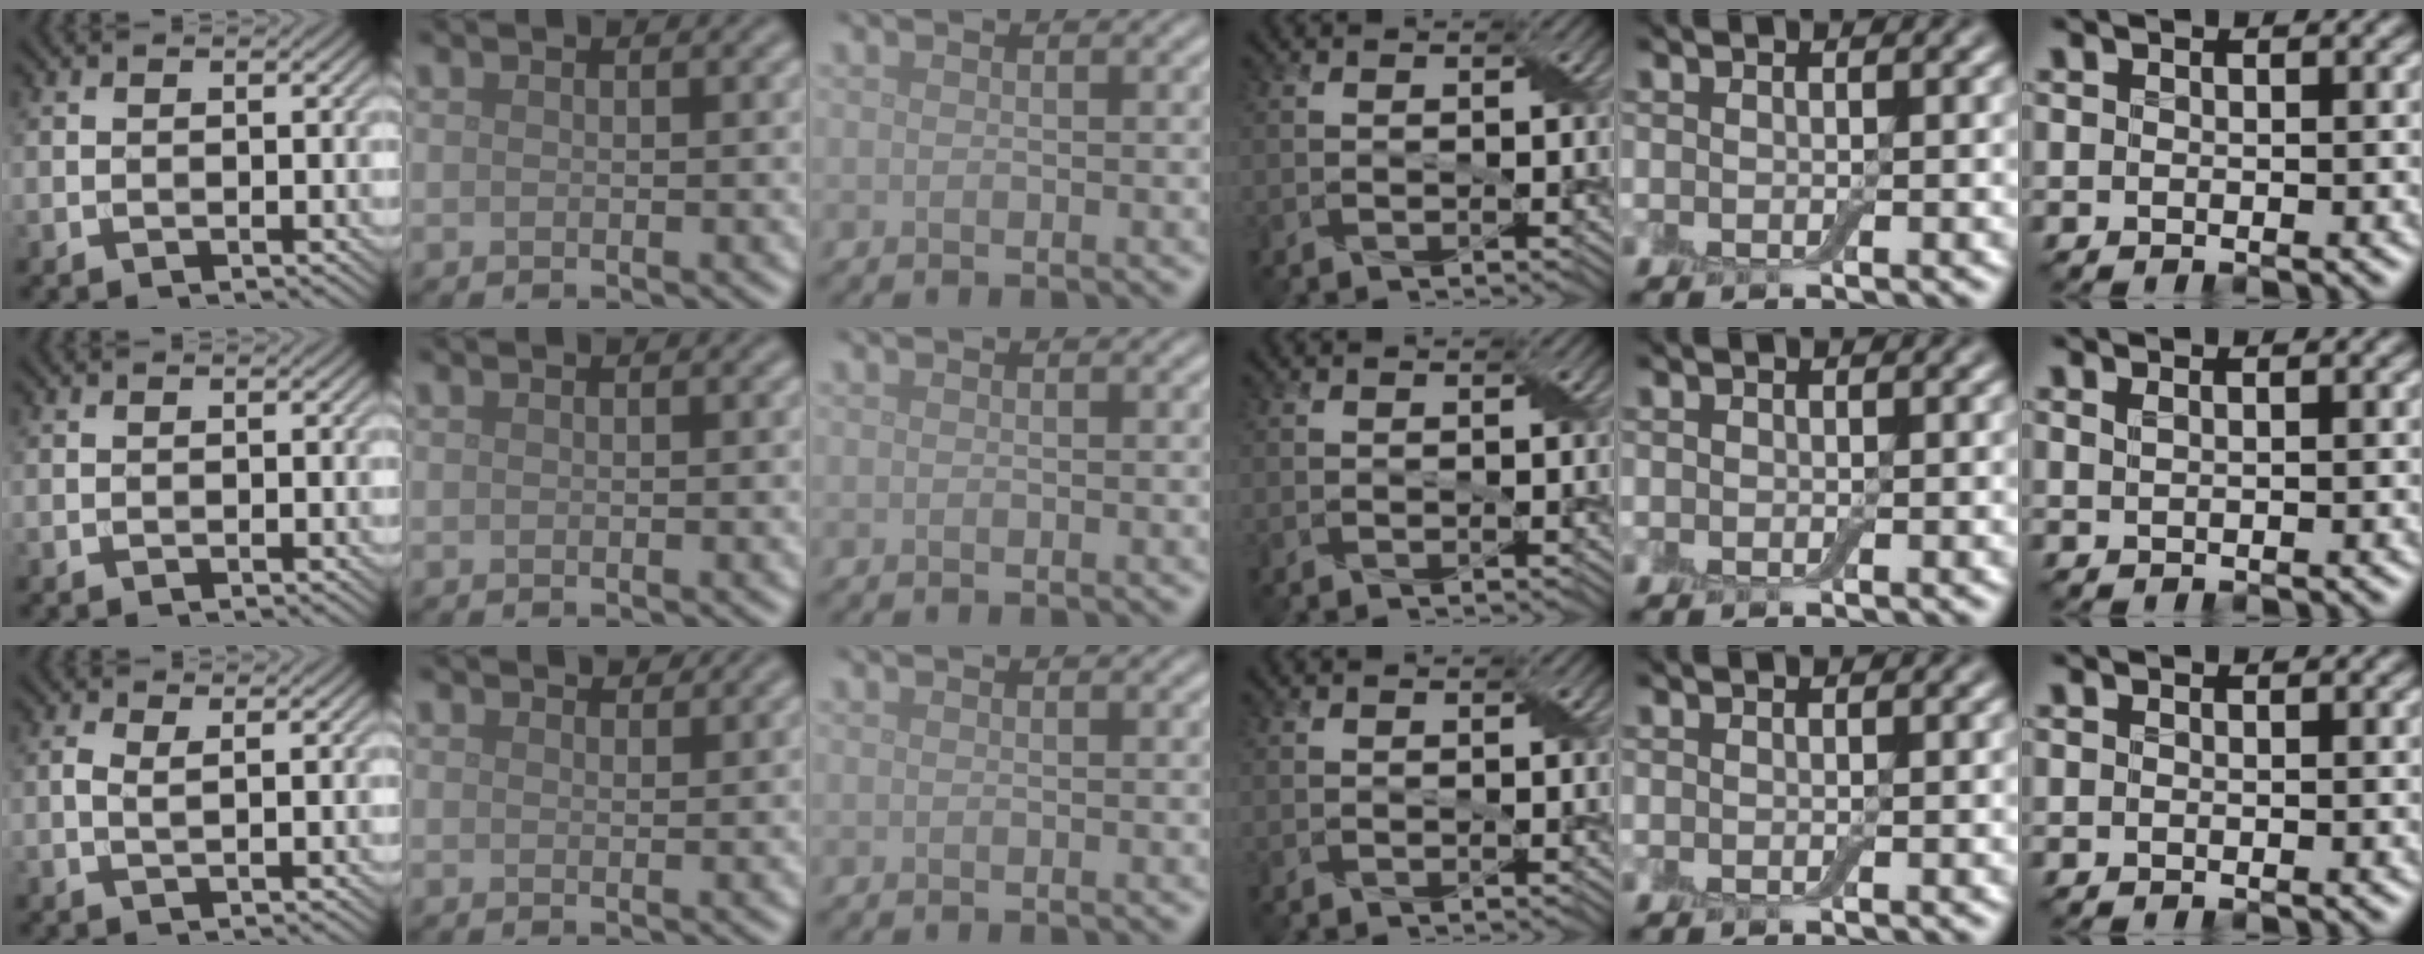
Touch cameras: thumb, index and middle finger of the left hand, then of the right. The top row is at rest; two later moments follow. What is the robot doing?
{"motion": "fold", "object": "aluminum foil"}